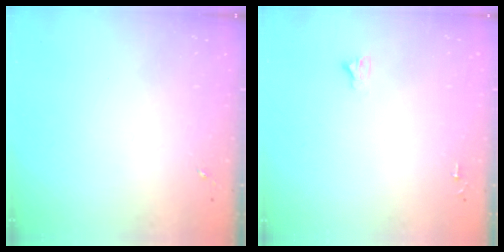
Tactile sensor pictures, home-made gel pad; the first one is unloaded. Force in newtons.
{"total": 2.4, "press": 2.4, "slide": 0.2}